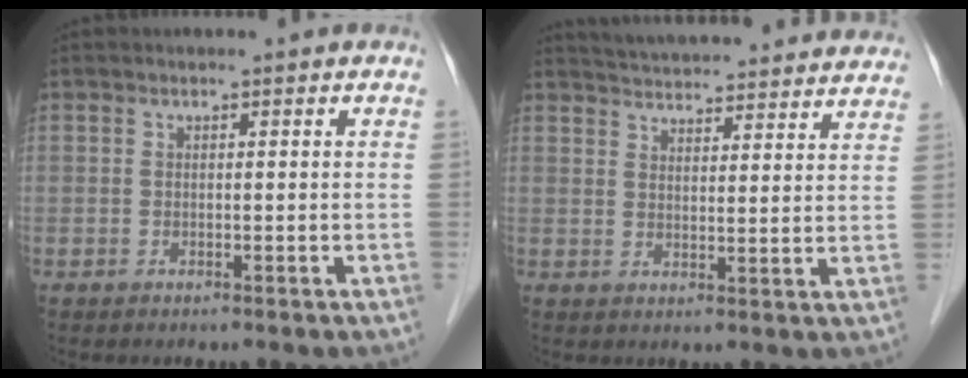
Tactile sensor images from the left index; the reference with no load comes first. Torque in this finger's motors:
{"motor_torque": [0.52, -0.84, 0.10, 0.06]}